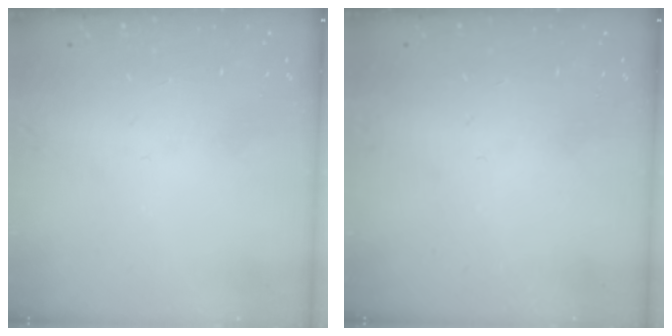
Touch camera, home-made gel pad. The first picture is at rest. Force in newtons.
{"total": 0.0}